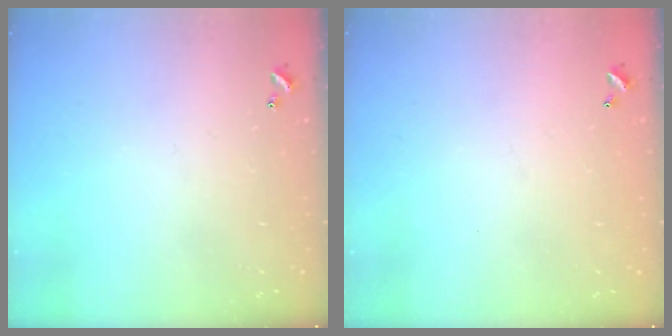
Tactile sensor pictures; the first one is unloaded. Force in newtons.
{"total": 2.9, "press": 2.9, "slide": 0.1}